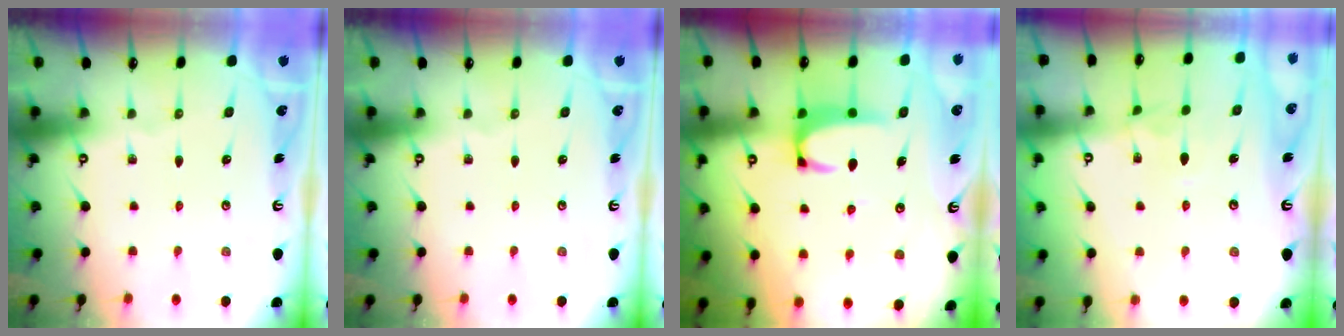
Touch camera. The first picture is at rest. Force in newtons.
{"total": 0.0}
{"total": 1.9, "press": 1.9, "slide": 0.3}
{"total": 2.5, "press": 2.5, "slide": 0.5}